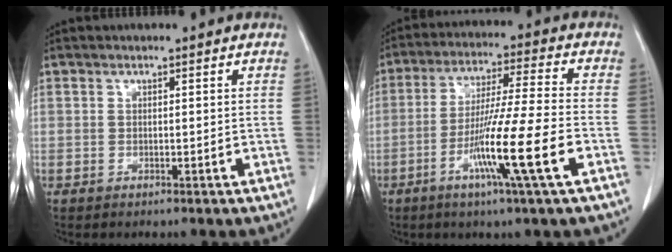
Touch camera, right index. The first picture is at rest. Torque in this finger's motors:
{"motor_torque": [1.74, -0.41, 0.81, 0.21]}